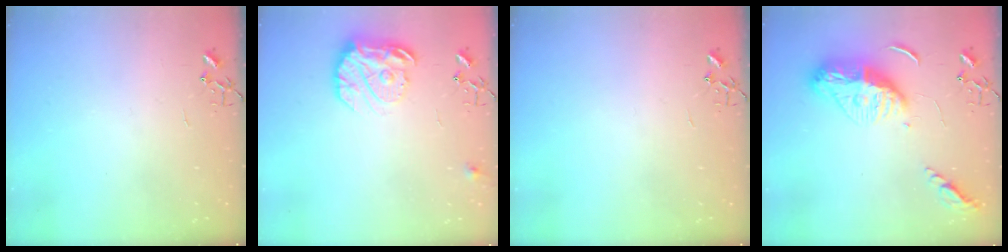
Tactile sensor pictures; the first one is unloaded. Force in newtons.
{"total": 16.2, "press": 16.1, "slide": 1.4}
{"total": 0.0}
{"total": 14.6, "press": 14.5, "slide": 1.2}